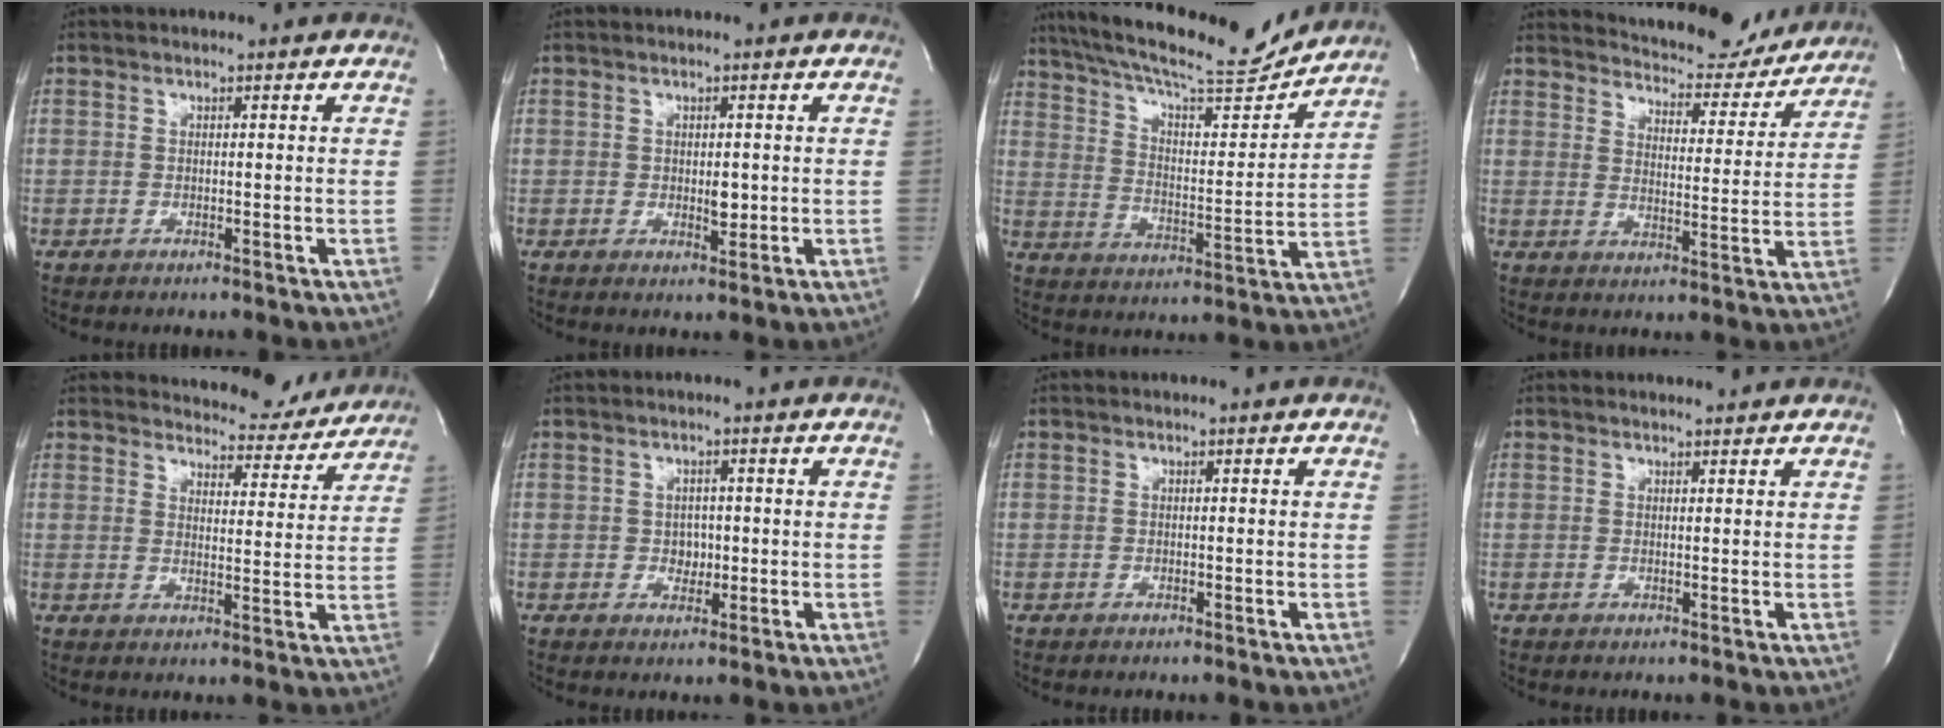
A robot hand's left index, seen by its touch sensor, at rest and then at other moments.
{"total": 1.9, "force": [-0.3, 1.1, 1.5], "torque": [-0.019, -0.003, 0.000]}
{"total": 18.5, "force": [16.8, 2.1, 7.4], "torque": [-0.133, -0.005, 0.256]}
{"total": 15.5, "force": [14.7, 3.8, 3.4], "torque": [-0.033, -0.020, 0.183]}
{"total": 9.5, "force": [9.2, 2.3, 0.6], "torque": [0.008, -0.017, 0.106]}
{"total": 2.1, "force": [-0.5, 1.8, 1.1], "torque": [-0.011, 0.003, -0.004]}
{"total": 0.0}
{"total": 1.6, "force": [1.6, 0.1, 0.2], "torque": [-0.007, 0.005, 0.021]}